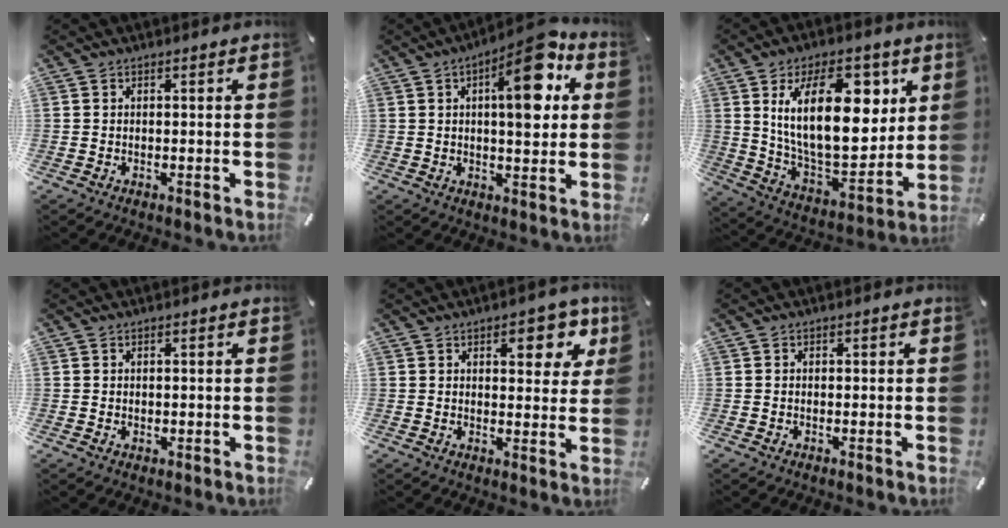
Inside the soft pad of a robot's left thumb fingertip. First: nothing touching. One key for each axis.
{"total": 15.4, "fx": 5.4, "fy": 6.1, "fz": 13.1, "tx": -0.175, "ty": -0.025, "tz": 0.080}
{"total": 24.8, "fx": 8.8, "fy": 13.0, "fz": 19.2, "tx": -0.322, "ty": -0.036, "tz": 0.140}
{"total": 0.7, "fx": 0.2, "fy": 0.6, "fz": 0.2, "tx": -0.004, "ty": 0.003, "tz": 0.004}
{"total": 9.4, "fx": 4.8, "fy": 4.8, "fz": 6.4, "tx": -0.064, "ty": -0.021, "tz": 0.075}
{"total": 0.6, "fx": 0.0, "fy": 0.4, "fz": 0.4, "tx": -0.008, "ty": 0.001, "tz": 0.000}